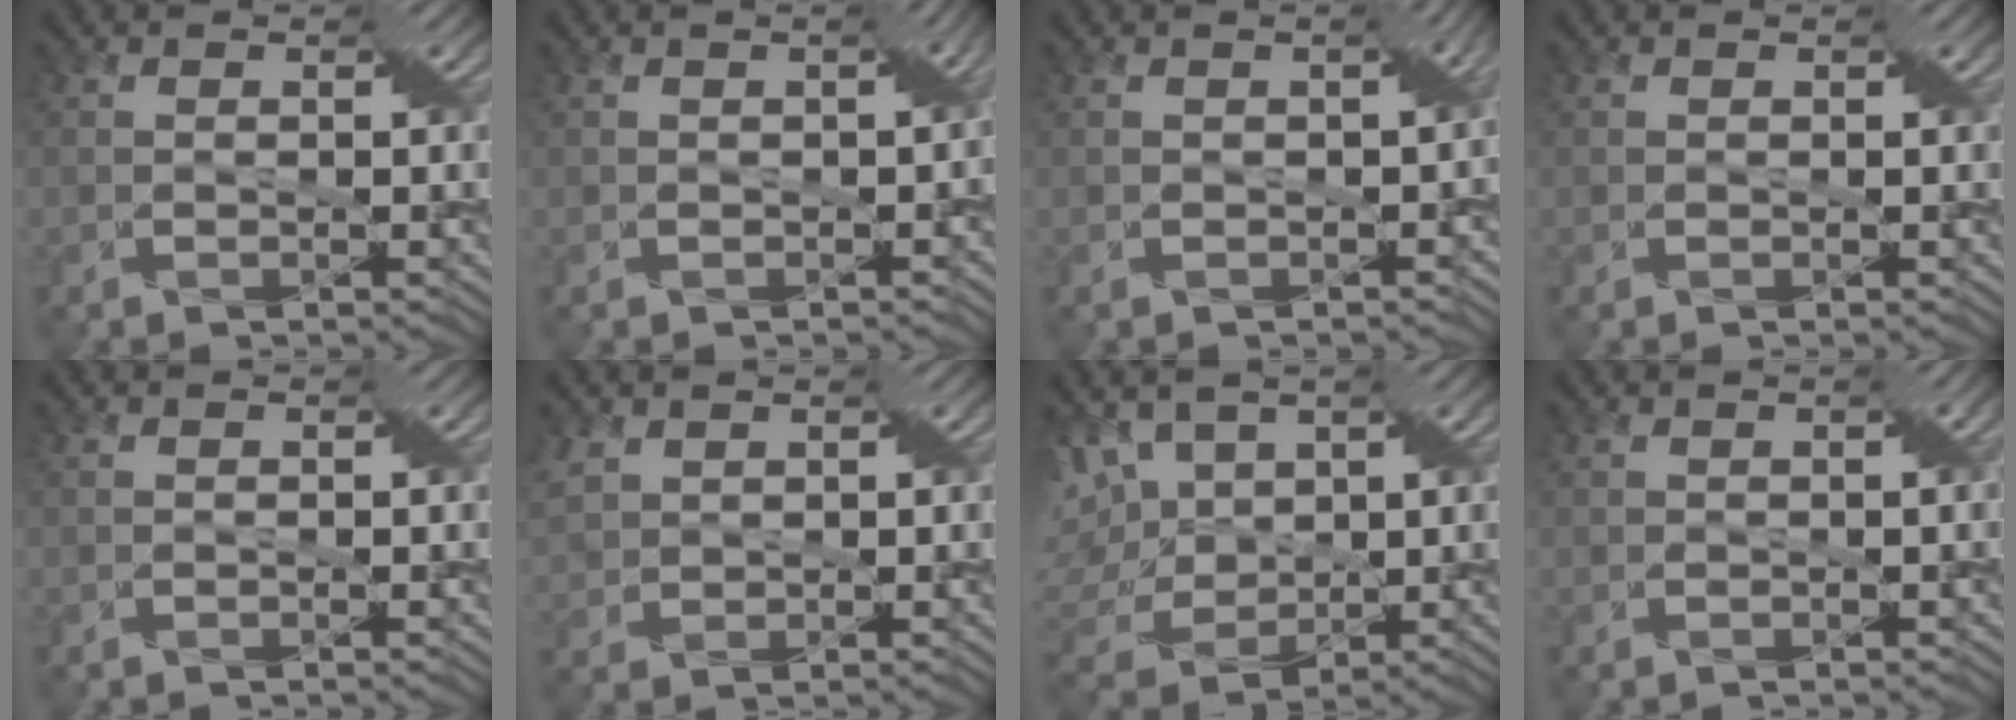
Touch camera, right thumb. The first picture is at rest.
{"total": 3.7, "force": [-0.6, 2.1, 3.0], "torque": [-0.038, -0.009, -0.006]}
{"total": 5.0, "force": [-0.9, 2.9, 4.0], "torque": [-0.043, -0.017, -0.009]}
{"total": 0.0}
{"total": 0.0}
{"total": 4.1, "force": [1.7, 2.9, 2.4], "torque": [-0.075, 0.002, 0.034]}
{"total": 12.8, "force": [1.9, 9.3, 8.7], "torque": [-0.232, 0.009, 0.030]}
{"total": 1.9, "force": [0.1, 0.3, 1.9], "torque": [-0.025, 0.007, 0.001]}